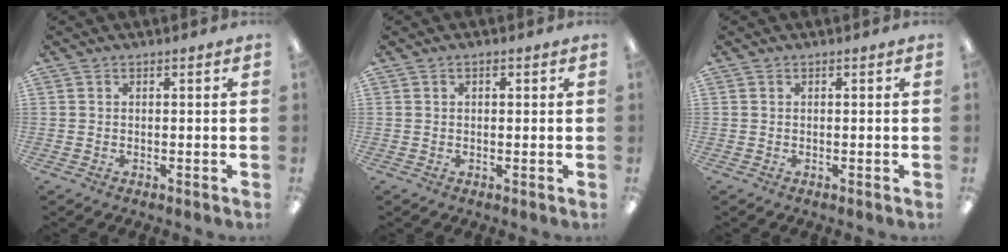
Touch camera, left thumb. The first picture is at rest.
{"total": 1.0, "force": [0.4, 0.6, 0.7], "torque": [-0.005, 0.001, 0.004]}
{"total": 0.0}